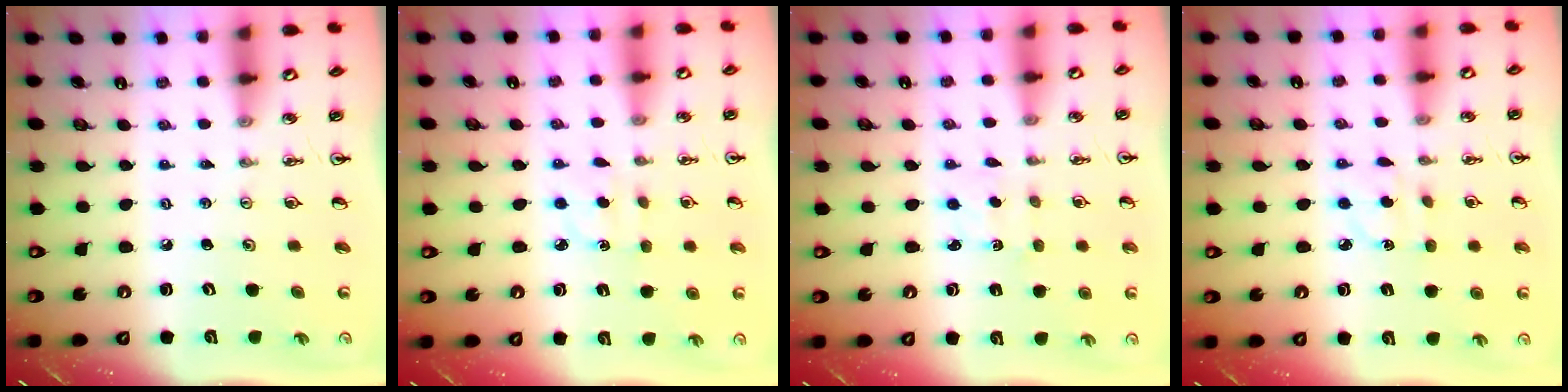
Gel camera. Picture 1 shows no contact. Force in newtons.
{"total": 2.6, "press": 2.5, "slide": 0.7}
{"total": 1.4, "press": 1.3, "slide": 0.4}
{"total": 3.5, "press": 3.4, "slide": 0.8}